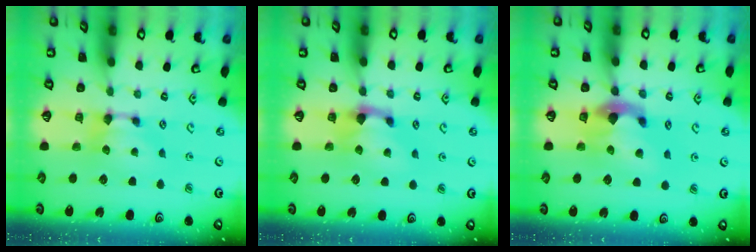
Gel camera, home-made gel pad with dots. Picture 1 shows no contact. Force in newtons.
{"total": 1.5, "press": 0.7, "slide": 1.3}
{"total": 4.1, "press": 3.8, "slide": 1.6}